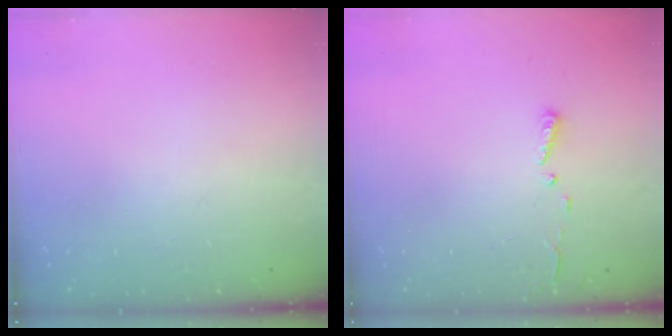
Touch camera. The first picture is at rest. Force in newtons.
{"total": 3.0, "press": 2.9, "slide": 0.3}